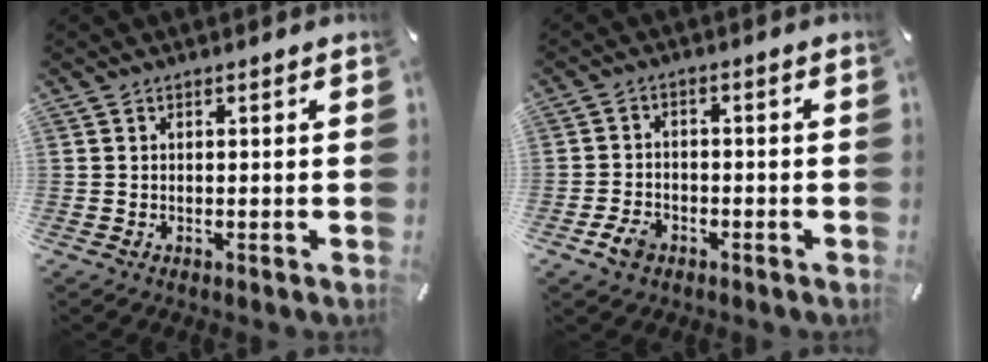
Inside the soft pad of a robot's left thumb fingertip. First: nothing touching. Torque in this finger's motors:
{"motor_torque": [0.09, 1.49, 0.23, 0.12, 0.01]}